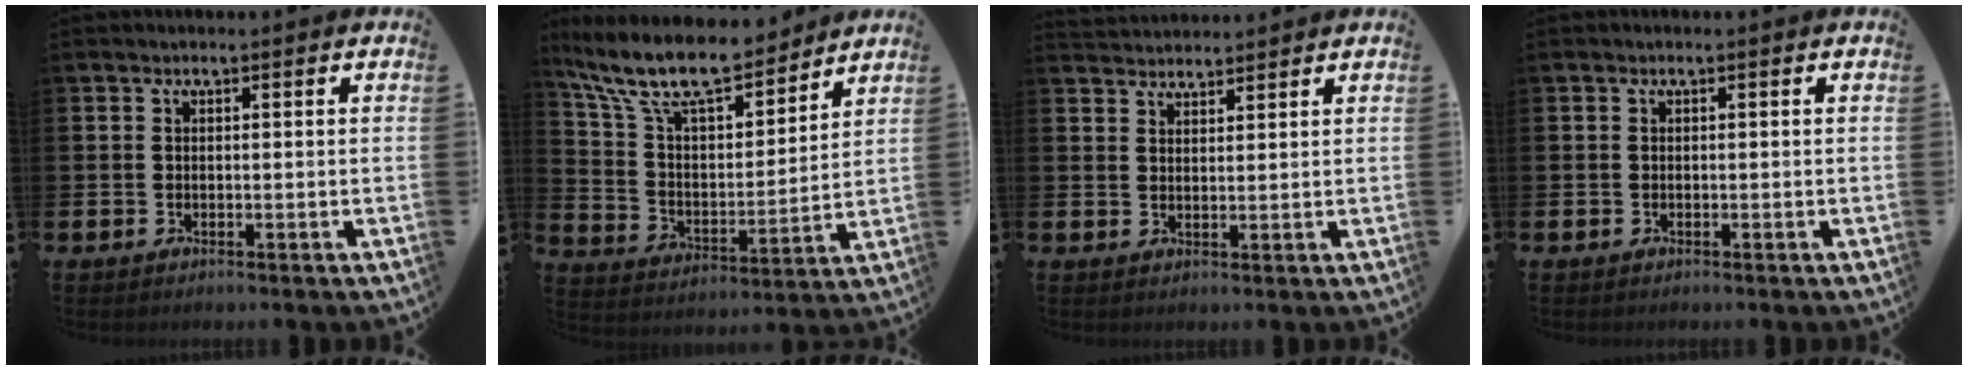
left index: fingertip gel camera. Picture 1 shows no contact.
{"total": 12.2, "force": [10.5, 3.3, 5.1], "torque": [-0.142, -0.063, 0.186]}
{"total": 2.8, "force": [2.8, 0.5, -0.1], "torque": [-0.004, -0.013, 0.051]}
{"total": 0.0}